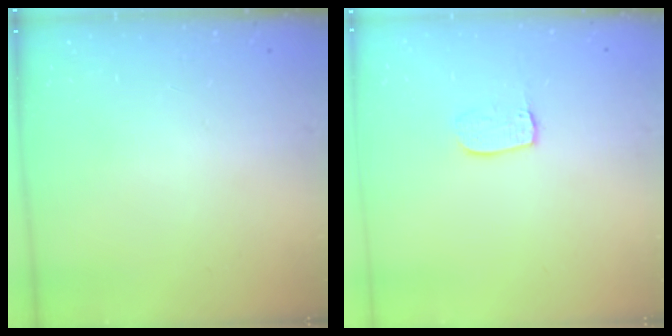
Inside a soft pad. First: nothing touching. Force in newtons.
{"total": 6.6, "press": 6.6, "slide": 0.5}